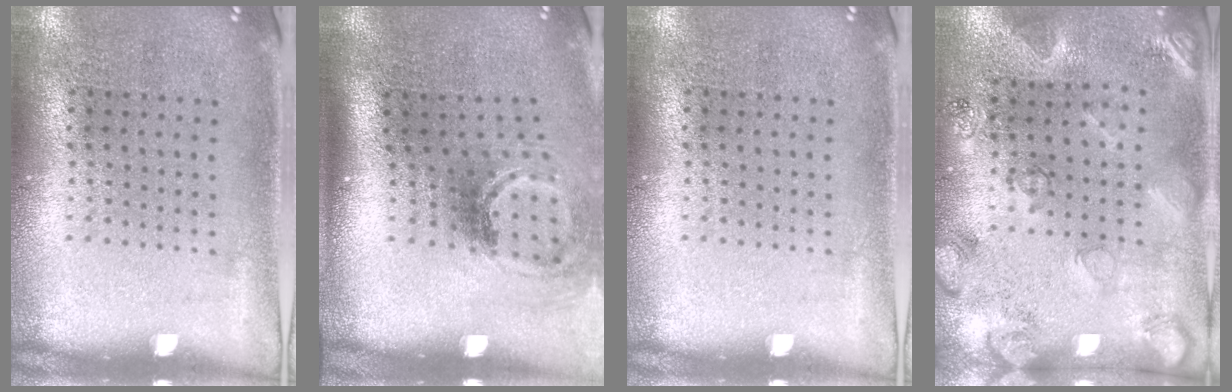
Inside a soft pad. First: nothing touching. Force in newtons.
{"total": 2.0, "press": 1.3, "slide": 1.6}
{"total": 0.0}
{"total": 2.1, "press": 1.9, "slide": 0.8}